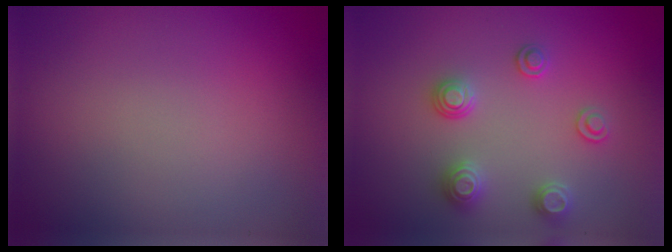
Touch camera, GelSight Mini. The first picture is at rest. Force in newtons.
{"total": 2.7, "press": 2.6, "slide": 0.3}